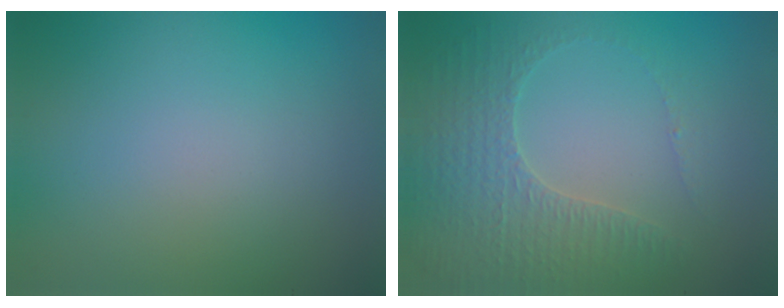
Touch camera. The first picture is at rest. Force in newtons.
{"total": 3.3, "press": 3.2, "slide": 0.9}